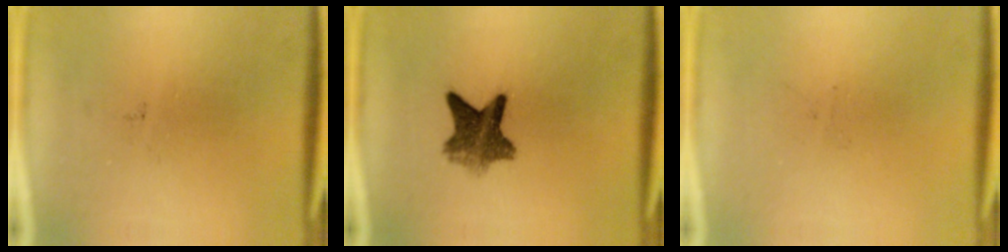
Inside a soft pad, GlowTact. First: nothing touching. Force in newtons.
{"total": 7.2}
{"total": 0.0}